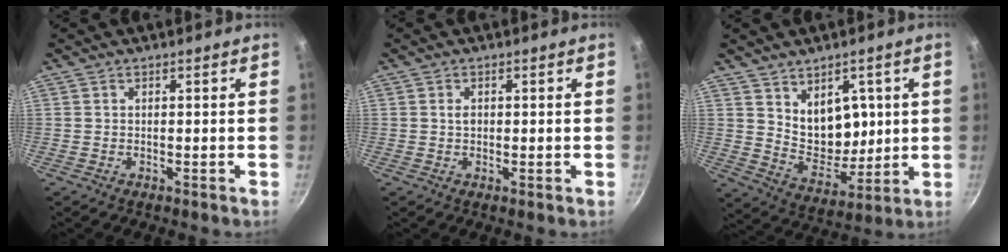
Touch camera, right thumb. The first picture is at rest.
{"total": 1.4, "force": [0.2, 0.9, 1.0], "torque": [-0.014, 0.000, 0.002]}
{"total": 10.4, "force": [3.2, 7.3, 6.7], "torque": [-0.057, -0.033, 0.071]}